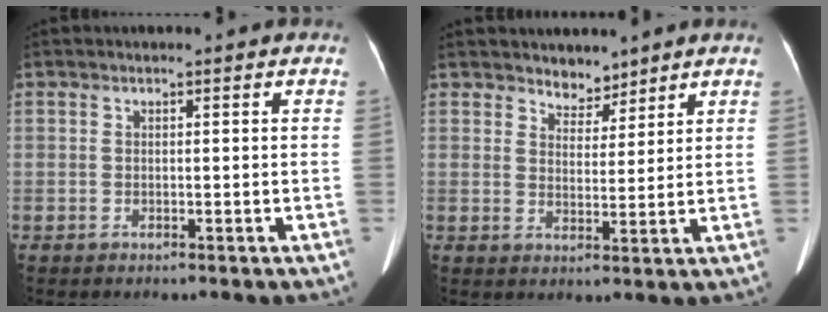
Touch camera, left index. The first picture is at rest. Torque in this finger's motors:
{"motor_torque": [0.36, -0.31, 0.11, 0.00]}